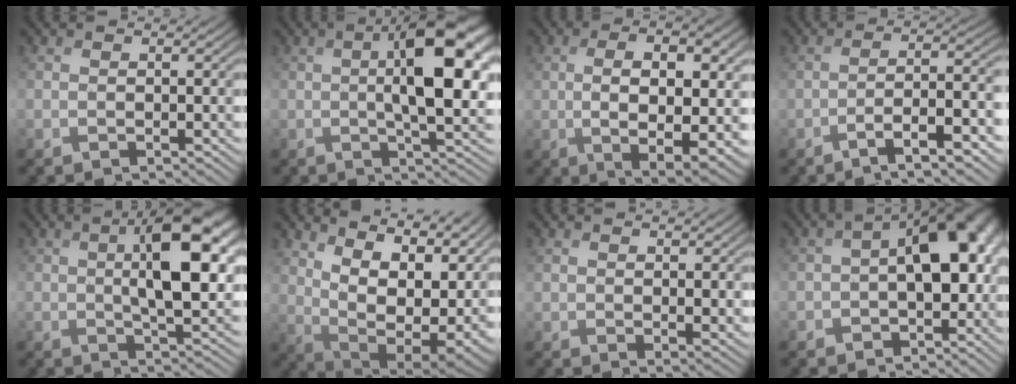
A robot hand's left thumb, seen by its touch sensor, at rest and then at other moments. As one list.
[{"total": 11.2, "force": [1.5, 3.9, 10.4], "torque": [-0.159, 0.005, 0.022]}, {"total": 11.2, "force": [0.4, 4.6, 10.3], "torque": [-0.182, -0.010, 0.014]}, {"total": 8.3, "force": [-4.5, 1.4, 6.8], "torque": [-0.096, 0.019, -0.084]}, {"total": 10.7, "force": [2.4, 3.8, 9.7], "torque": [-0.154, 0.004, 0.036]}, {"total": 17.0, "force": [4.4, 8.7, 13.9], "torque": [-0.213, 0.018, 0.103]}, {"total": 3.4, "force": [2.0, 1.4, 2.4], "torque": [-0.050, -0.004, 0.045]}, {"total": 11.4, "force": [-1.3, 7.1, 8.8], "torque": [-0.119, -0.005, -0.022]}]